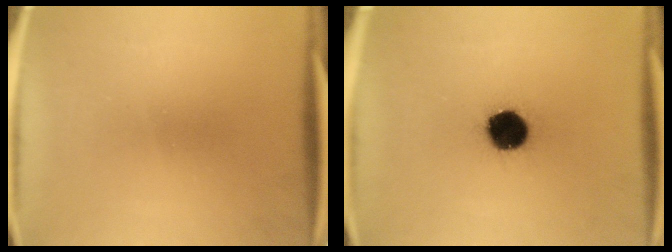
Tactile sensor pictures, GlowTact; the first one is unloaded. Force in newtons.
{"total": 12.9}